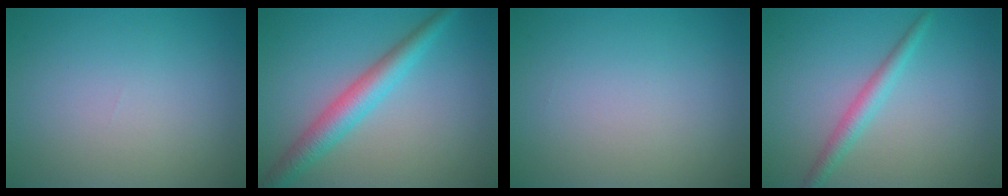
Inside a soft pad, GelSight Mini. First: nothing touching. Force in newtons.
{"total": 4.2, "press": 4.2, "slide": 0.1}
{"total": 0.0}
{"total": 1.5, "press": 1.5, "slide": 0.1}